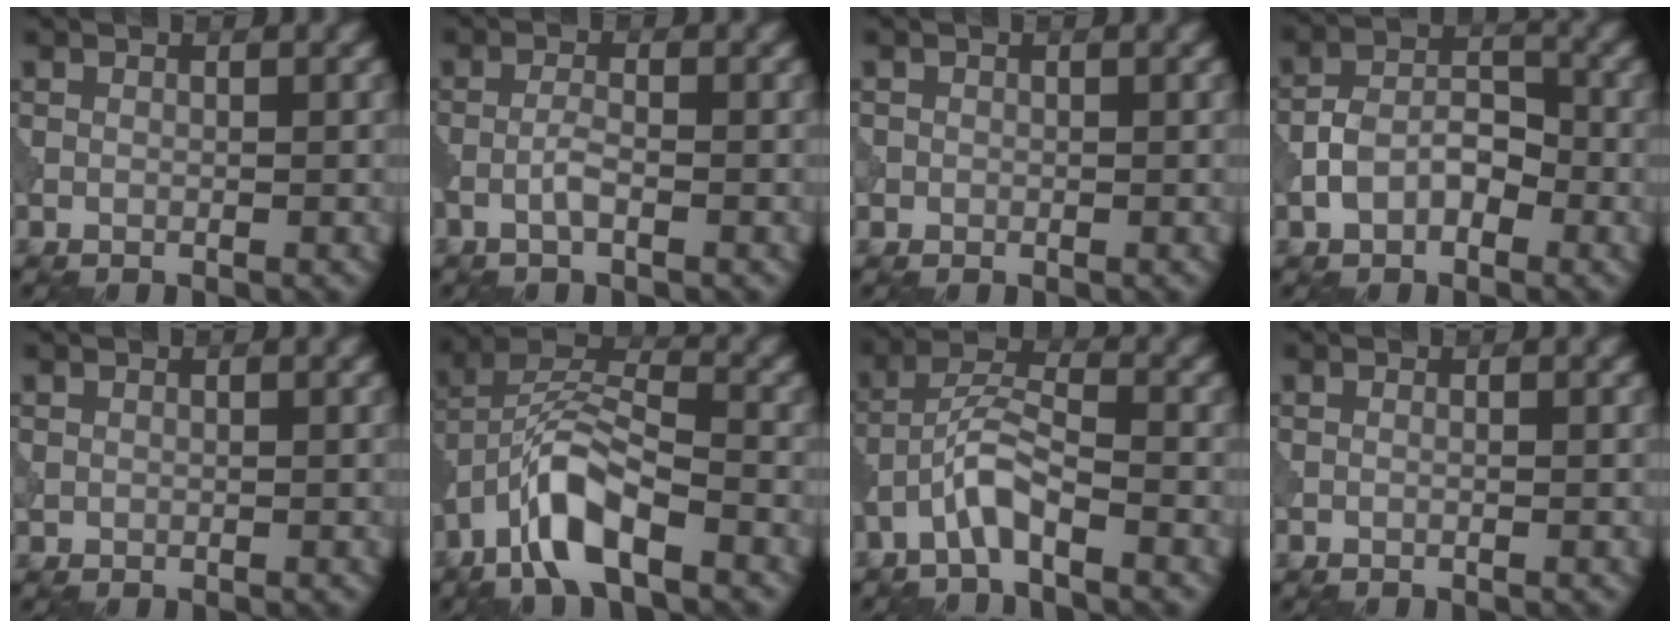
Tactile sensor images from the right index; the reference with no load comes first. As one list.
[{"total": 1.6, "force": [-0.6, 0.3, 1.4], "torque": [-0.031, 0.005, -0.017]}, {"total": 0.7, "force": [-0.1, 0.7, -0.1], "torque": [0.008, -0.005, -0.004]}, {"total": 3.7, "force": [-1.6, 2.2, 2.5], "torque": [-0.046, 0.013, -0.034]}, {"total": 0.5, "force": [0.1, 0.5, 0.0], "torque": [0.005, -0.003, 0.002]}, {"total": 7.3, "force": [-4.2, 2.5, 5.5], "torque": [-0.104, 0.013, -0.086]}, {"total": 3.8, "force": [-2.4, 0.8, 2.9], "torque": [-0.062, 0.015, -0.054]}, {"total": 0.0}]